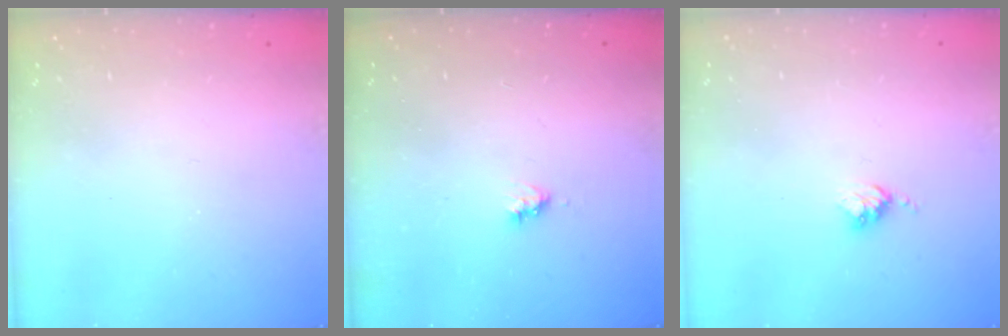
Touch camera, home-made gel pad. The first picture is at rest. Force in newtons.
{"total": 2.6, "press": 2.6, "slide": 0.4}
{"total": 3.4, "press": 3.4, "slide": 0.4}